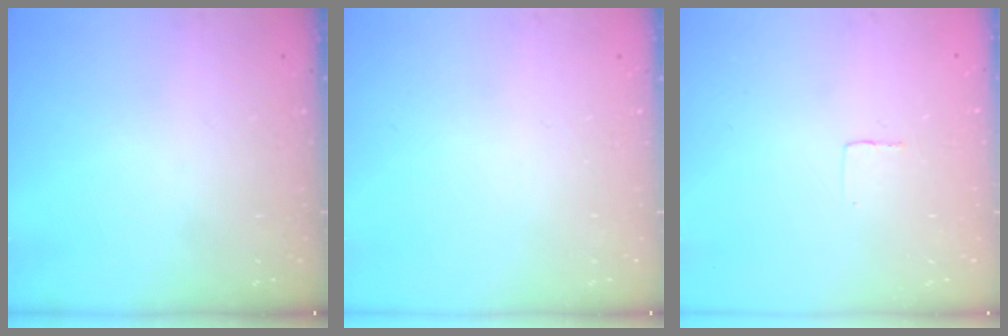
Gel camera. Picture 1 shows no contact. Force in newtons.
{"total": 0.0}
{"total": 2.4, "press": 2.4, "slide": 0.1}